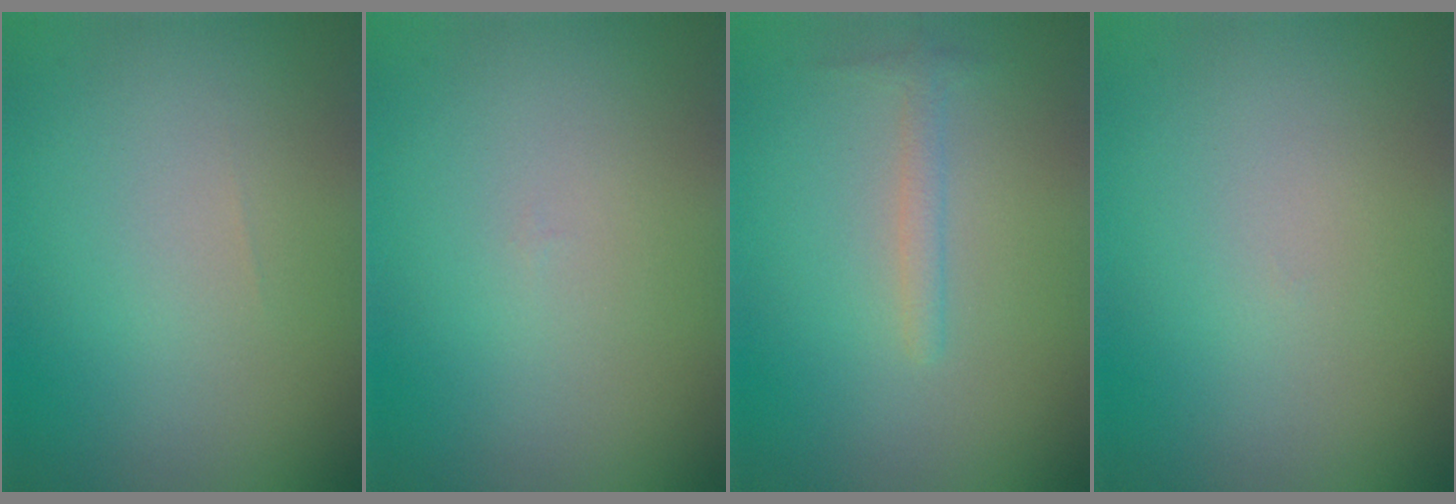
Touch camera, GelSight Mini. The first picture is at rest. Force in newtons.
{"total": 0.0}
{"total": 1.1, "press": 1.1, "slide": 0.0}
{"total": 0.0}